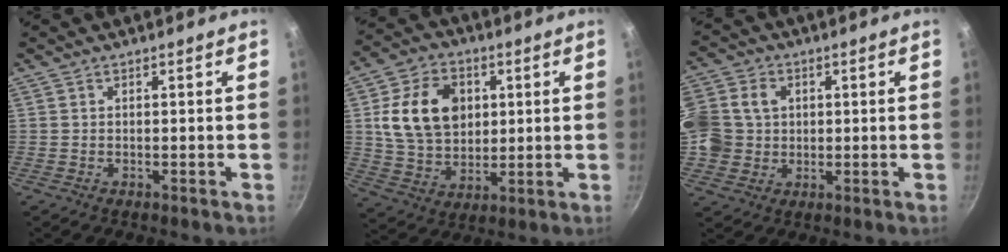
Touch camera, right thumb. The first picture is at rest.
{"total": 15.8, "force": [3.3, 11.9, 9.9], "torque": [-0.152, 0.000, 0.061]}
{"total": 15.3, "force": [2.1, 13.3, 7.2], "torque": [-0.173, 0.018, 0.035]}